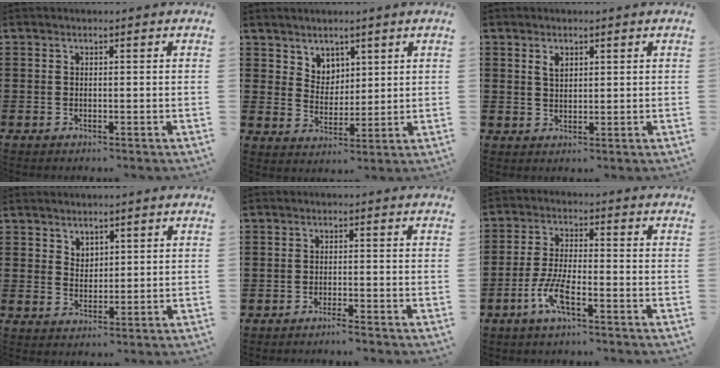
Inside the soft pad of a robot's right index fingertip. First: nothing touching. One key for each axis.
{"total": 4.6, "fx": 3.3, "fy": 3.2, "fz": 0.0, "tx": -0.020, "ty": 0.002, "tz": 0.063}
{"total": 1.9, "fx": 1.0, "fy": 1.1, "fz": 1.1, "tx": -0.026, "ty": 0.003, "tz": 0.019}
{"total": 2.4, "fx": 2.0, "fy": 1.5, "fz": 0.1, "tx": -0.007, "ty": 0.007, "tz": 0.038}
{"total": 1.6, "fx": -1.4, "fy": -0.3, "fz": 0.6, "tx": -0.011, "ty": -0.002, "tz": -0.027}
{"total": 6.5, "fx": -3.4, "fy": 1.5, "fz": 5.3, "tx": -0.126, "ty": -0.014, "tz": -0.068}